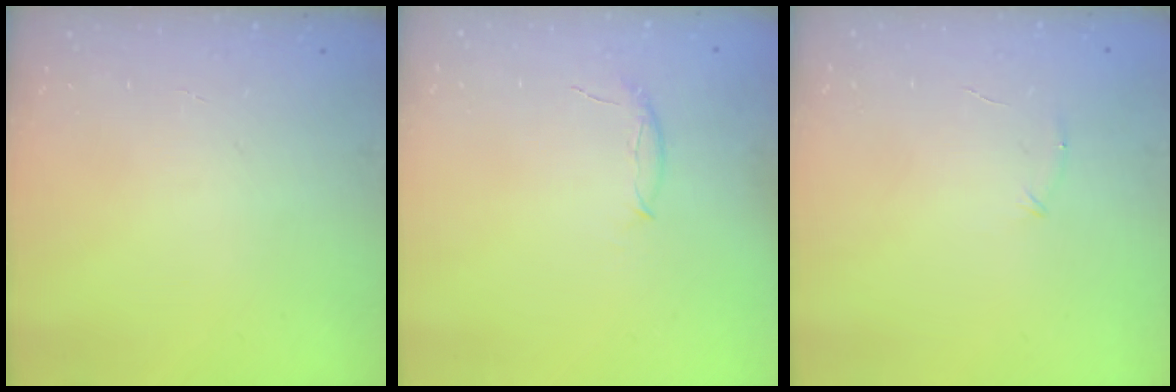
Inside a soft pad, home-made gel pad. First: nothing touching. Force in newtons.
{"total": 5.6, "press": 5.5, "slide": 0.9}
{"total": 4.7, "press": 4.5, "slide": 1.3}